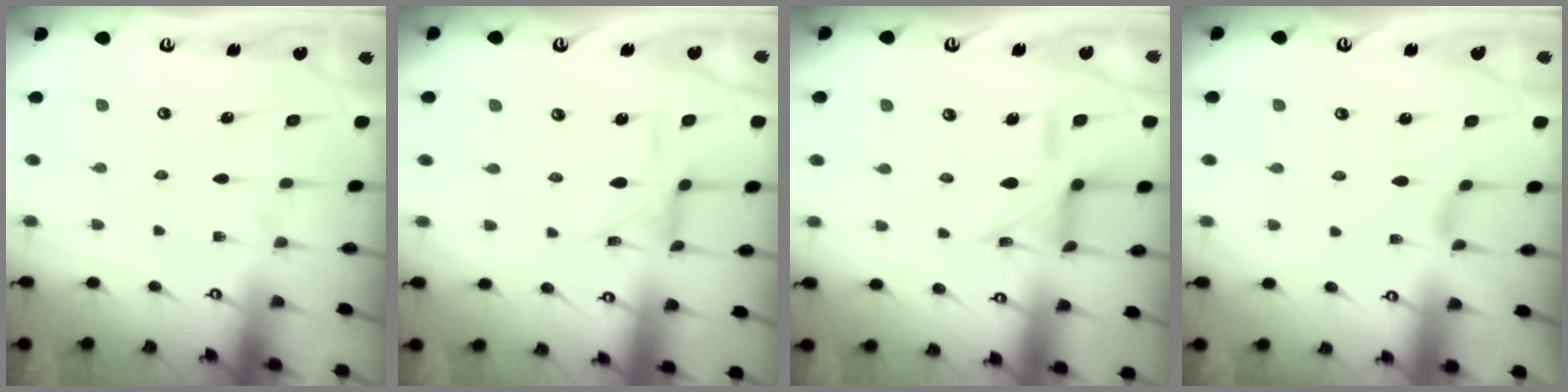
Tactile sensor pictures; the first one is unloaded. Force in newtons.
{"total": 4.8, "press": 4.8, "slide": 0.4}
{"total": 11.8, "press": 11.7, "slide": 0.9}
{"total": 0.0}